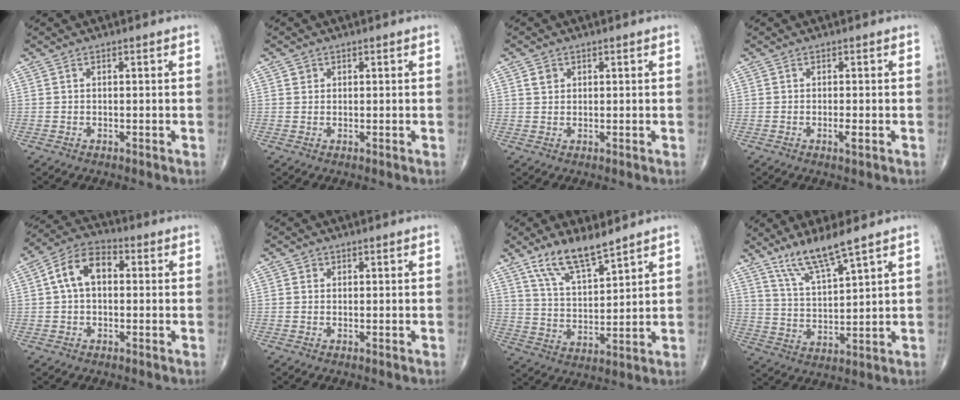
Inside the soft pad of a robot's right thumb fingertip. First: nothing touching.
{"total": 1.1, "force": [0.4, 1.0, 0.2], "torque": [0.006, -0.001, 0.004]}
{"total": 1.9, "force": [0.8, 1.5, 0.7], "torque": [-0.004, -0.003, 0.012]}
{"total": 1.5, "force": [-0.5, 0.3, 1.3], "torque": [-0.026, -0.004, -0.010]}
{"total": 9.3, "force": [1.2, 5.9, 7.0], "torque": [-0.123, 0.030, 0.013]}
{"total": 0.9, "force": [0.2, 0.8, 0.1], "torque": [0.005, 0.001, 0.002]}
{"total": 10.2, "force": [7.6, 3.0, 6.2], "torque": [-0.105, -0.047, 0.152]}
{"total": 9.1, "force": [6.8, 1.0, 6.0], "torque": [-0.119, -0.046, 0.142]}